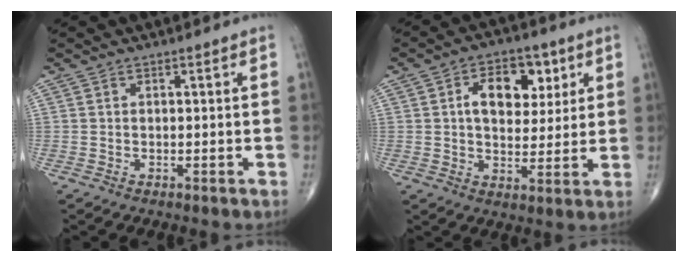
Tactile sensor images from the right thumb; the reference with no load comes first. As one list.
[{"total": 11.4, "force": [3.5, 7.2, 8.2], "torque": [-0.085, -0.004, 0.054]}]